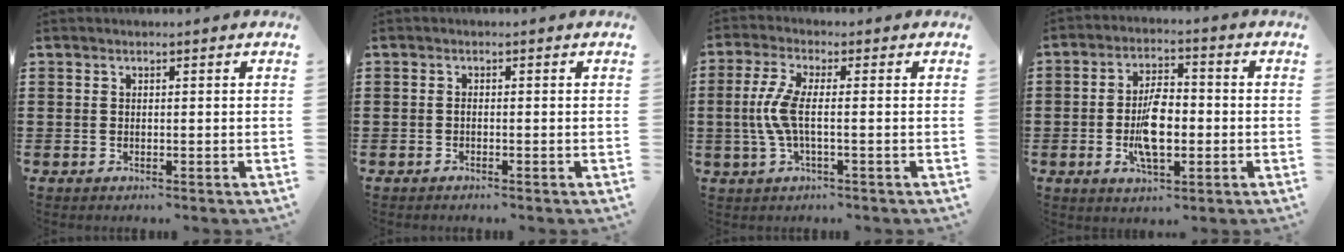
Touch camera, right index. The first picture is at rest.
{"total": 0.8, "force": [-0.6, -0.1, 0.4], "torque": [-0.010, -0.006, -0.012]}
{"total": 5.7, "force": [-0.6, 1.3, 5.5], "torque": [-0.136, -0.012, -0.025]}
{"total": 7.9, "force": [-1.4, 3.6, 6.9], "torque": [-0.130, 0.000, -0.028]}